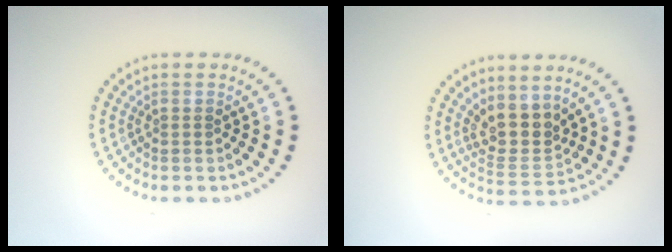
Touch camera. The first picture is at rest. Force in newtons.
{"total": 3.7, "press": 3.0, "slide": 2.2}